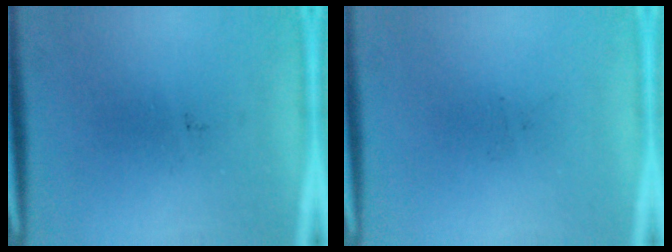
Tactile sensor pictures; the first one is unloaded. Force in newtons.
{"total": 0.0}